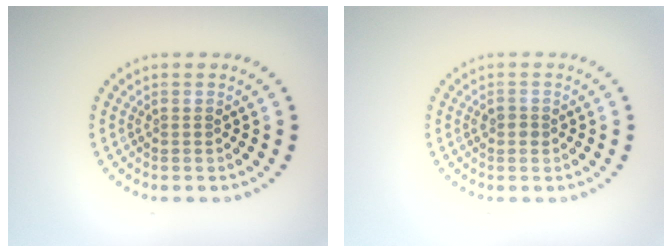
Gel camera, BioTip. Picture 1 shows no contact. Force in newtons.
{"total": 1.0, "press": 1.0, "slide": 0.2}